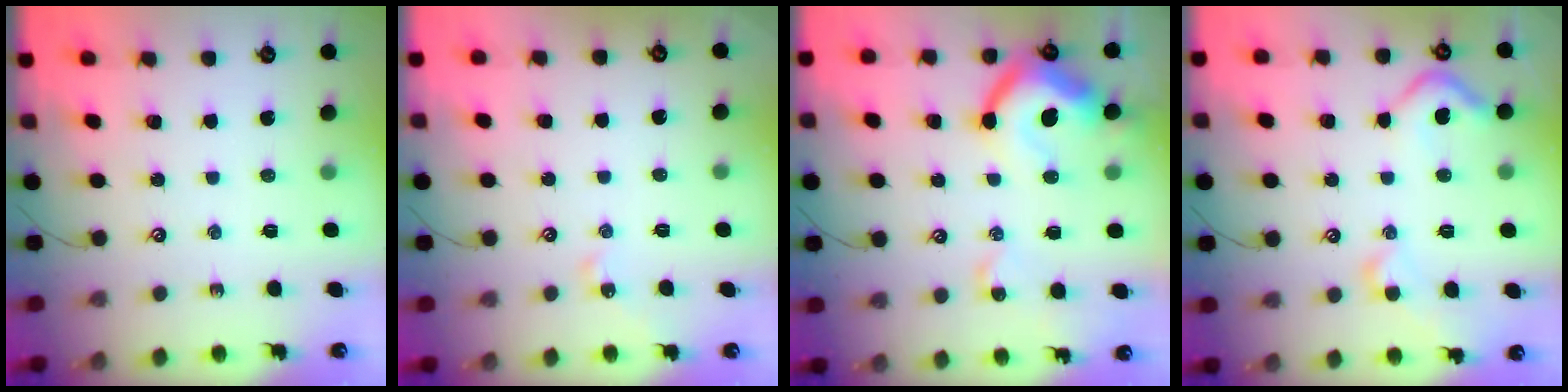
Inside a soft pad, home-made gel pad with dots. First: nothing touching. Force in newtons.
{"total": 2.0, "press": 2.0, "slide": 0.4}
{"total": 15.7, "press": 15.6, "slide": 1.8}
{"total": 6.6, "press": 6.6, "slide": 0.9}